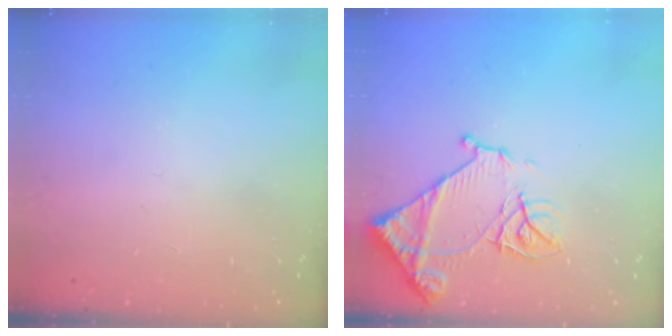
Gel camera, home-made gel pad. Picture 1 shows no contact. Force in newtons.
{"total": 13.0, "press": 13.0, "slide": 1.3}